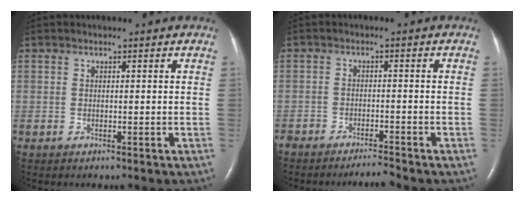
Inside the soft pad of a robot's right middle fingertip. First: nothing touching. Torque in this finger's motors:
{"motor_torque": [-0.07, -0.02, -0.02, 0.00]}